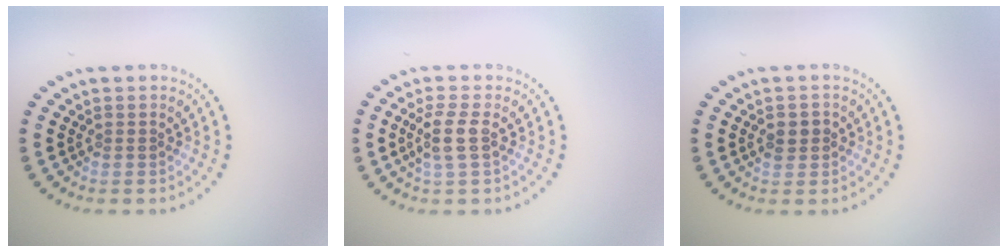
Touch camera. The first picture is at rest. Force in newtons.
{"total": 2.4, "press": 2.0, "slide": 1.3}
{"total": 1.6, "press": 1.6, "slide": 0.2}